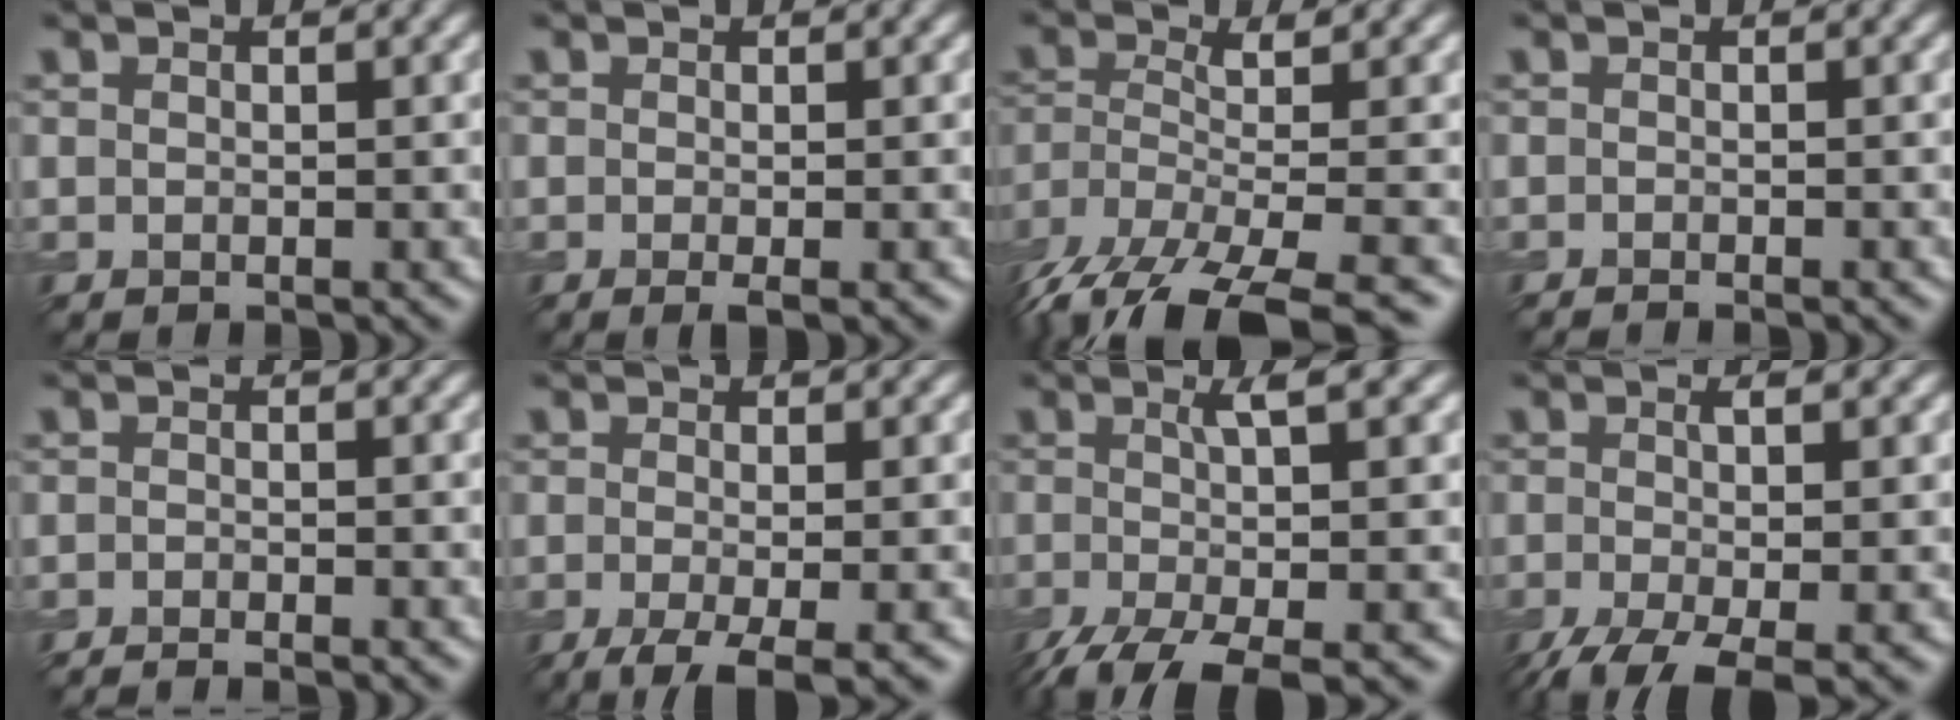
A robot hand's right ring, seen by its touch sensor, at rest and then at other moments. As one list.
[{"total": 1.5, "force": [-0.5, 0.3, 1.4], "torque": [-0.018, -0.004, -0.010]}, {"total": 11.5, "force": [-7.1, 3.9, 8.1], "torque": [-0.153, -0.010, -0.093]}, {"total": 1.2, "force": [-1.0, 0.2, 0.6], "torque": [-0.004, -0.001, -0.019]}, {"total": 2.5, "force": [-2.2, 0.3, 1.1], "torque": [-0.018, 0.001, -0.041]}, {"total": 5.3, "force": [-2.8, 1.5, 4.2], "torque": [-0.067, -0.008, -0.048]}, {"total": 8.4, "force": [-2.8, 2.4, 7.5], "torque": [-0.128, -0.011, -0.053]}, {"total": 6.8, "force": [-3.1, 2.1, 5.6], "torque": [-0.110, -0.015, -0.054]}]